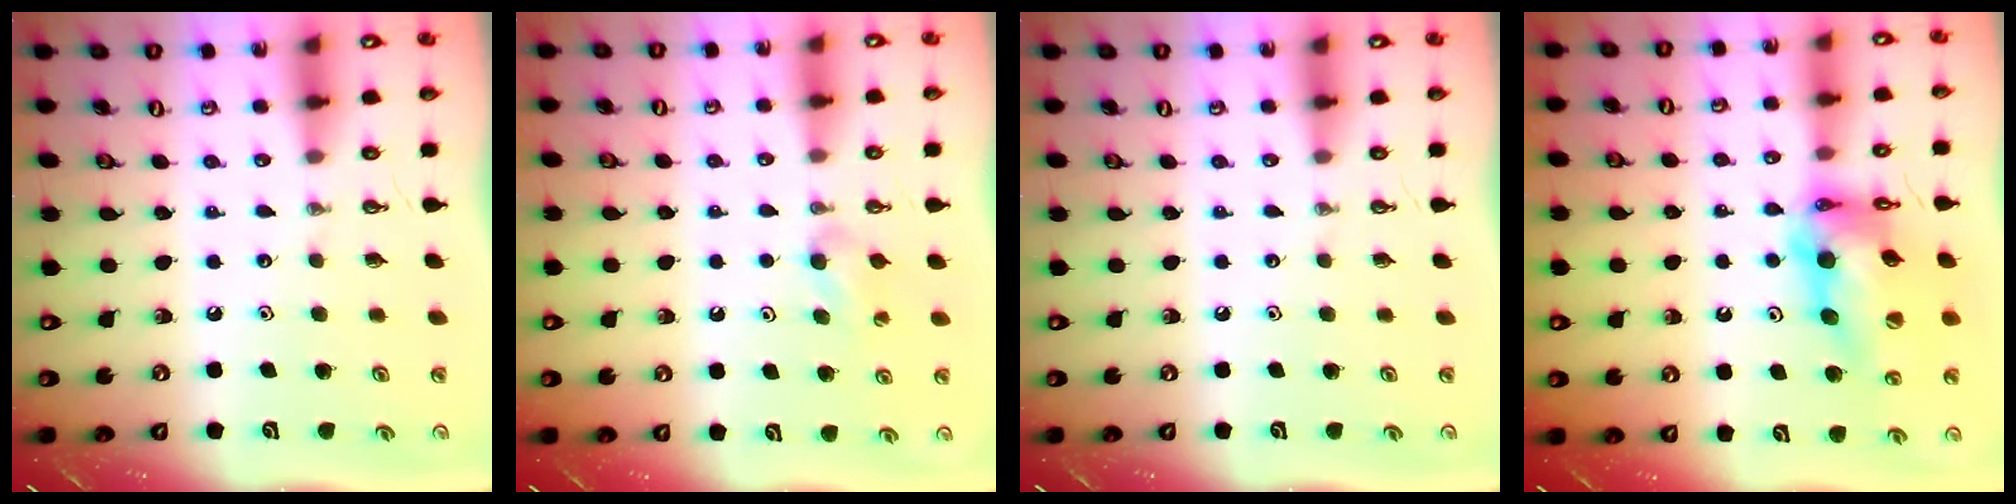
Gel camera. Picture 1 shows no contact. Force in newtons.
{"total": 5.5, "press": 2.8, "slide": 4.8}
{"total": 0.0}
{"total": 16.2, "press": 16.1, "slide": 1.7}